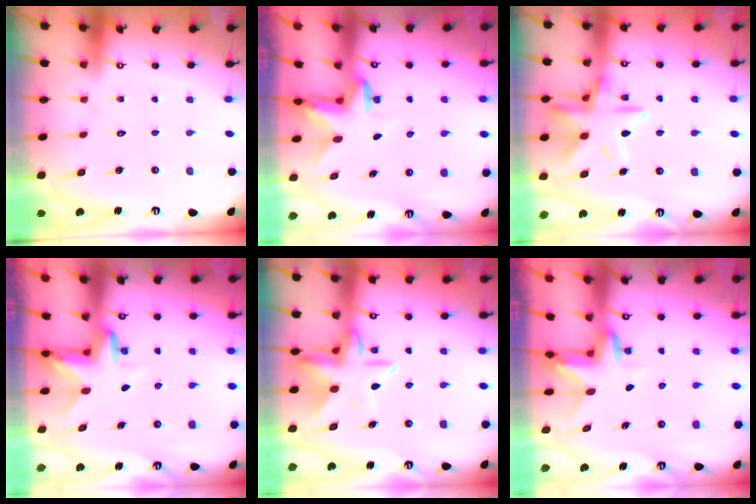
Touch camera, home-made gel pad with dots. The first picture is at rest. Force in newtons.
{"total": 2.4, "press": 2.4, "slide": 0.4}
{"total": 15.5, "press": 15.4, "slide": 1.3}
{"total": 3.2, "press": 3.2, "slide": 0.1}
{"total": 11.6, "press": 11.4, "slide": 1.6}
{"total": 3.3, "press": 3.3, "slide": 0.3}